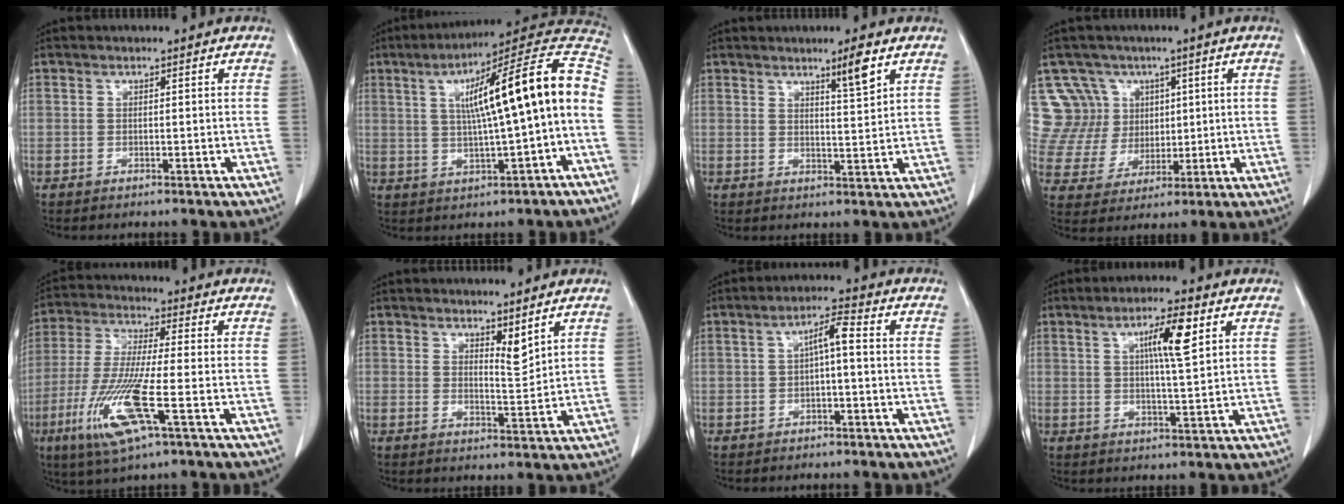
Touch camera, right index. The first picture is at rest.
{"total": 18.5, "force": [1.3, 1.5, 18.4], "torque": [-0.252, 0.046, 0.018]}
{"total": 4.4, "force": [2.9, -0.1, 3.3], "torque": [-0.053, -0.004, 0.052]}
{"total": 11.5, "force": [5.2, 10.3, 0.4], "torque": [-0.023, 0.046, 0.117]}
{"total": 12.5, "force": [-4.7, 0.6, 11.6], "torque": [-0.248, -0.027, -0.091]}
{"total": 3.2, "force": [2.5, 0.6, 1.9], "torque": [-0.035, -0.016, 0.048]}
{"total": 3.8, "force": [0.0, 0.5, 3.7], "torque": [-0.063, 0.015, 0.001]}
{"total": 6.8, "force": [2.6, 0.4, 6.3], "torque": [-0.109, 0.003, 0.044]}